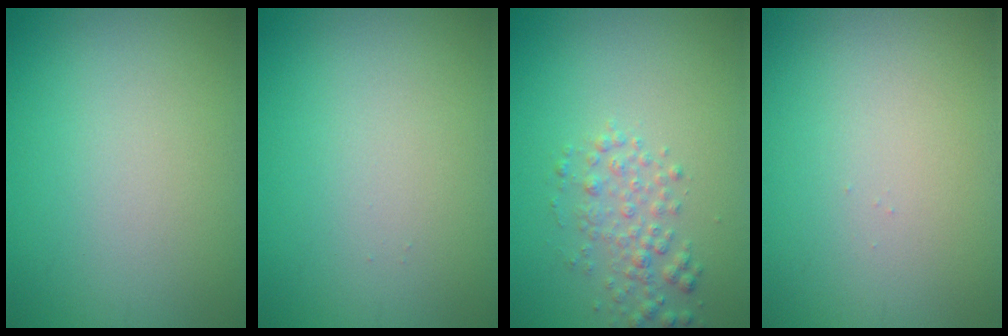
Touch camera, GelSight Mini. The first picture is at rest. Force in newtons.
{"total": 0.0}
{"total": 2.2, "press": 2.2, "slide": 0.0}
{"total": 0.0}